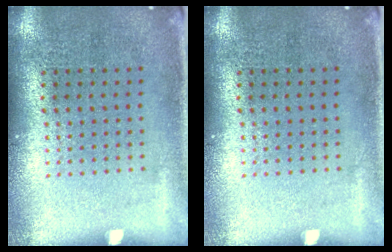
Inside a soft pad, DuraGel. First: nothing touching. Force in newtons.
{"total": 0.0}